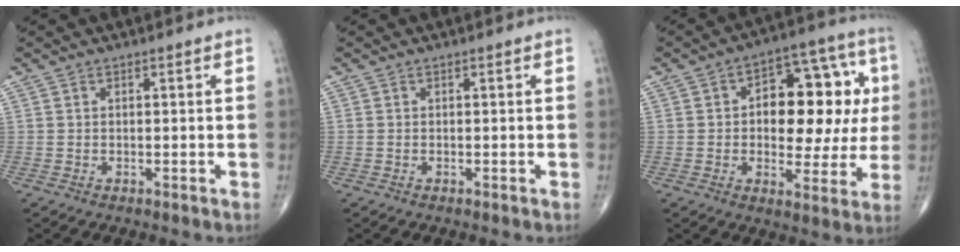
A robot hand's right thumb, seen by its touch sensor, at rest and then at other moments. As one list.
[{"total": 0.0}, {"total": 18.3, "force": [2.0, 10.2, 15.1], "torque": [-0.155, 0.029, 0.028]}]